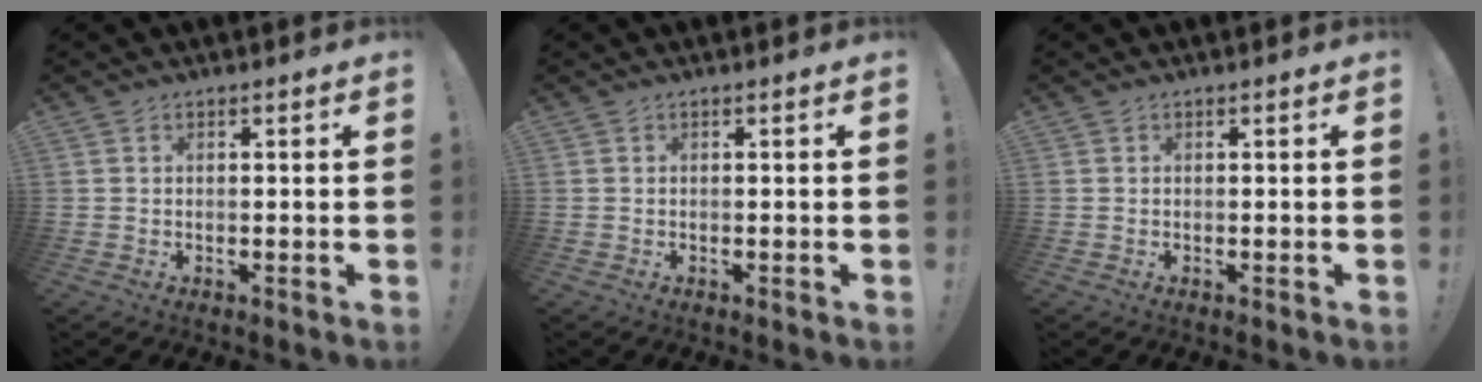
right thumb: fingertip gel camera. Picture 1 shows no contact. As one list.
[{"total": 0.0}, {"total": 0.0}]